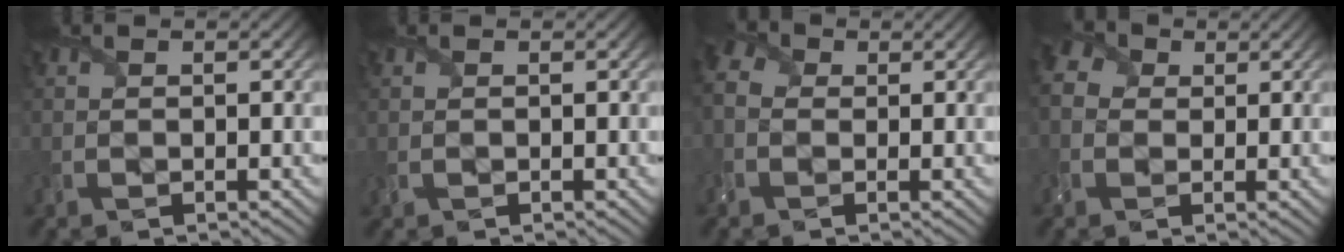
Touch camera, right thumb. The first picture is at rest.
{"total": 0.5, "force": [-0.1, 0.3, 0.4], "torque": [-0.015, 0.000, -0.001]}
{"total": 3.6, "force": [-0.7, 3.0, 1.9], "torque": [-0.059, 0.001, -0.026]}
{"total": 4.2, "force": [0.3, 3.7, 2.0], "torque": [-0.061, 0.004, -0.005]}